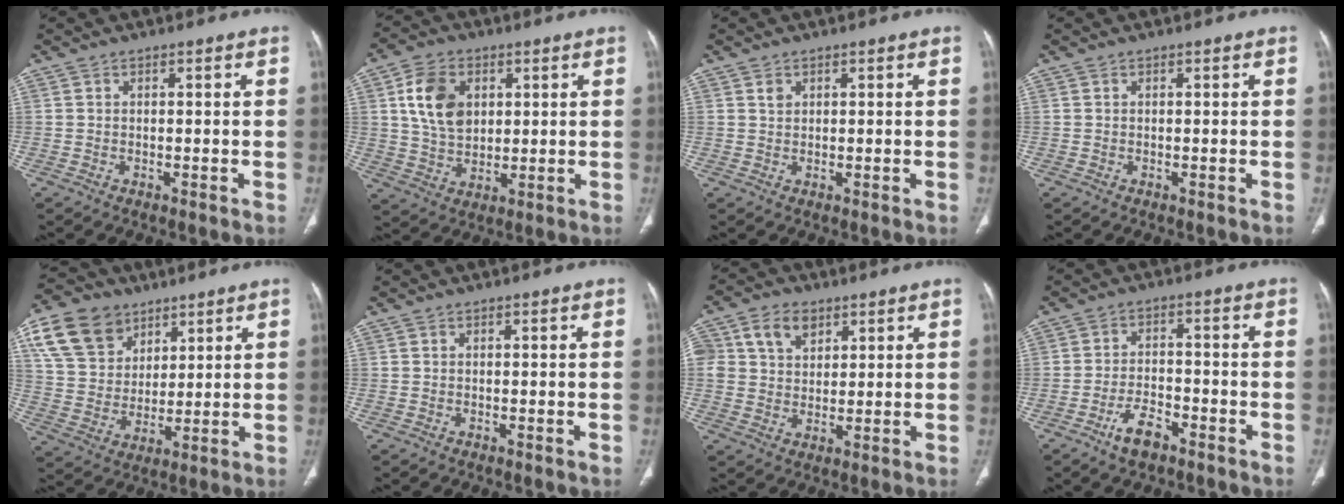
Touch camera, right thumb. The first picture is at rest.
{"total": 10.6, "force": [3.0, 7.6, 6.7], "torque": [-0.103, -0.008, 0.058]}
{"total": 1.2, "force": [0.6, 0.9, 0.5], "torque": [-0.001, -0.004, 0.011]}
{"total": 0.0}
{"total": 15.3, "force": [8.0, 11.1, 6.8], "torque": [-0.113, -0.011, 0.155]}
{"total": 0.0}
{"total": 9.1, "force": [4.1, 6.7, 4.7], "torque": [-0.073, -0.002, 0.079]}
{"total": 5.6, "force": [-3.8, 2.4, 3.5], "torque": [-0.064, 0.022, -0.064]}